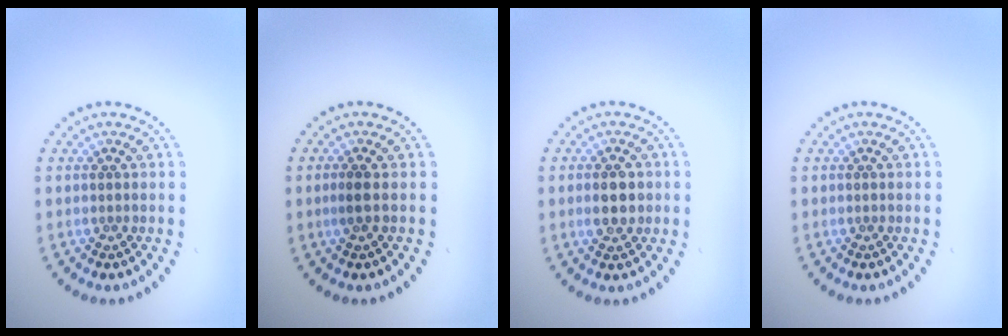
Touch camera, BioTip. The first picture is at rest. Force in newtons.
{"total": 1.1, "press": 0.9, "slide": 0.6}
{"total": 2.8, "press": 2.8, "slide": 0.0}
{"total": 0.0}